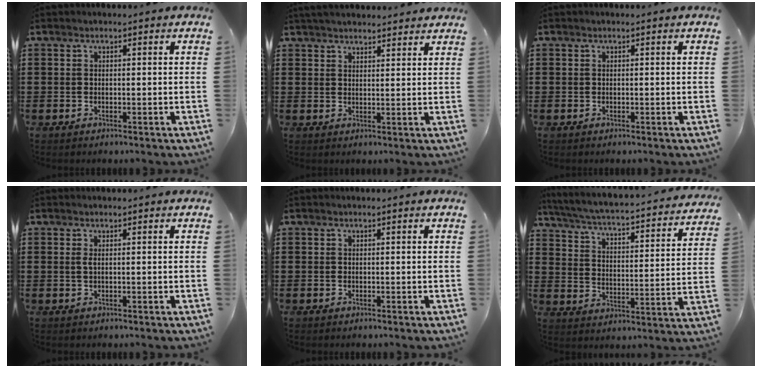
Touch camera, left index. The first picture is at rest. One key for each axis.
{"total": 2.9, "fx": 2.9, "fy": 0.1, "fz": 0.3, "tx": -0.013, "ty": -0.002, "tz": 0.056}
{"total": 0.0}
{"total": 1.0, "fx": 0.1, "fy": 0.1, "fz": 1.0, "tx": -0.027, "ty": -0.003, "tz": 0.000}
{"total": 0.0}
{"total": 3.6, "fx": 3.3, "fy": -0.5, "fz": 1.5, "tx": -0.049, "ty": -0.036, "tz": 0.044}